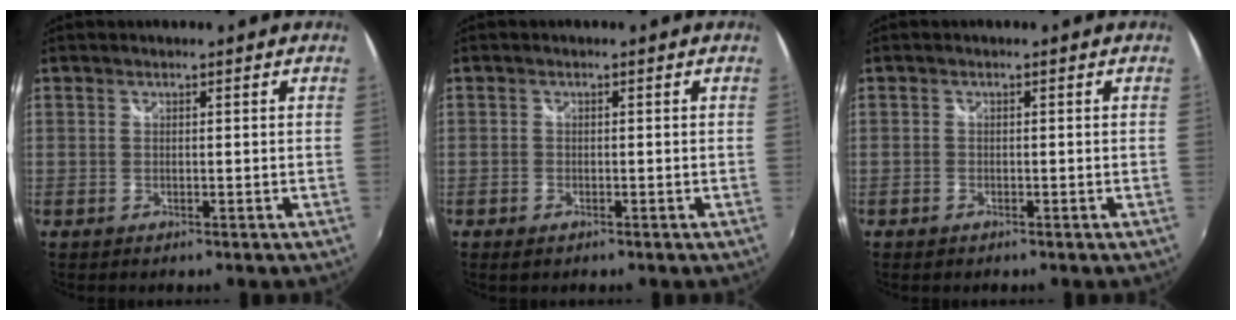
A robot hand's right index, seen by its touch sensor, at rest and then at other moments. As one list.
[{"total": 1.5, "force": [-1.0, 0.9, 0.6], "torque": [-0.014, -0.005, -0.019]}, {"total": 1.0, "force": [-0.8, 0.7, 0.2], "torque": [-0.007, -0.002, -0.015]}]